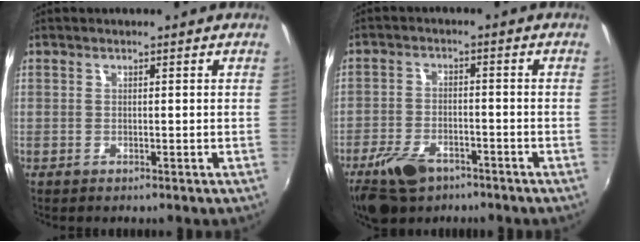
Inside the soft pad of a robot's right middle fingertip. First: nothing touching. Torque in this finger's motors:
{"motor_torque": [0.15, -0.15, 0.07, 0.03]}